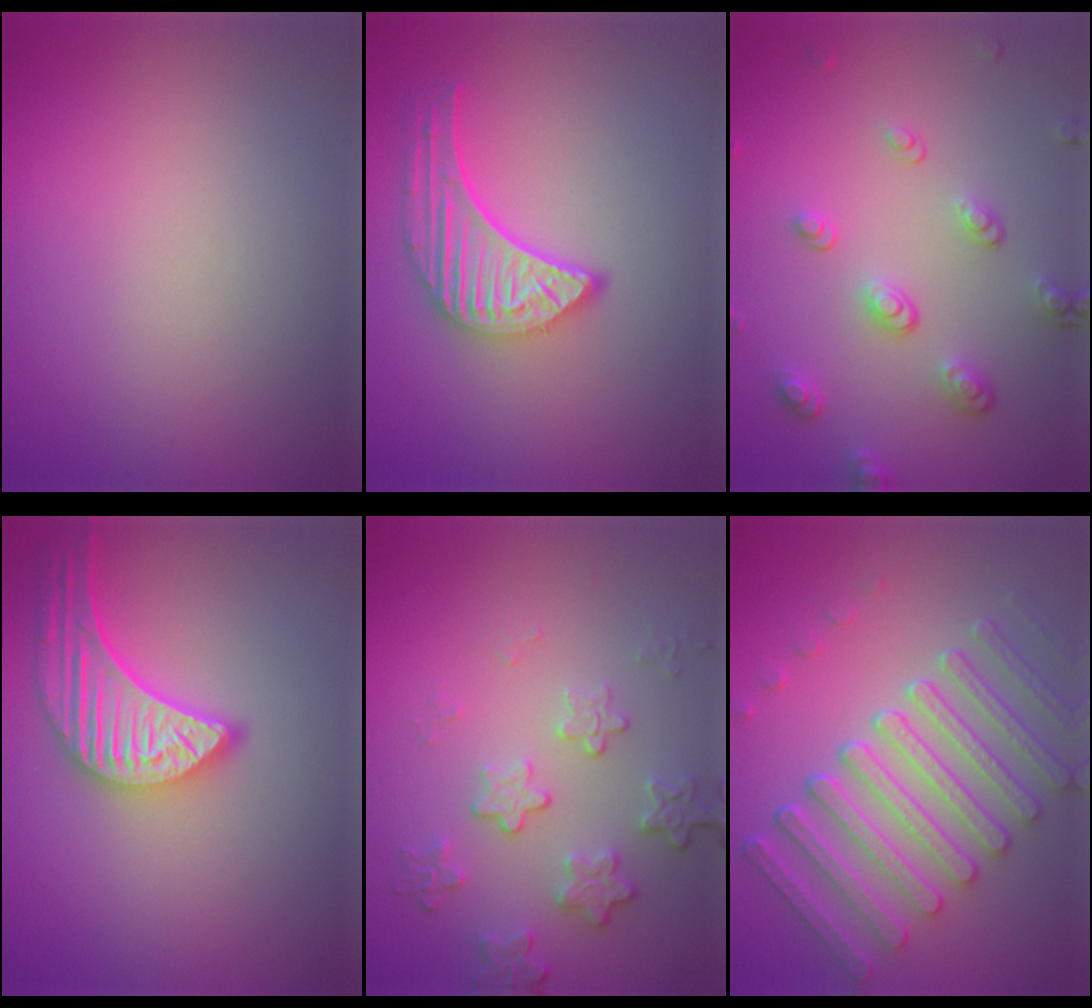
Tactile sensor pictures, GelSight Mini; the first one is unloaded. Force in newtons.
{"total": 5.1, "press": 4.0, "slide": 3.2}
{"total": 3.6, "press": 2.7, "slide": 2.4}
{"total": 5.2, "press": 4.7, "slide": 2.2}
{"total": 4.0, "press": 3.1, "slide": 2.6}
{"total": 7.9, "press": 6.2, "slide": 5.0}